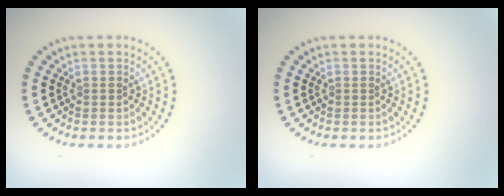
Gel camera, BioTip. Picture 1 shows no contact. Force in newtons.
{"total": 0.0}